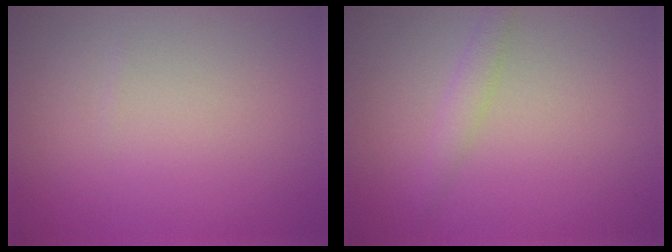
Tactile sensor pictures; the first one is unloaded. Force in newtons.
{"total": 1.4, "press": 1.4, "slide": 0.0}